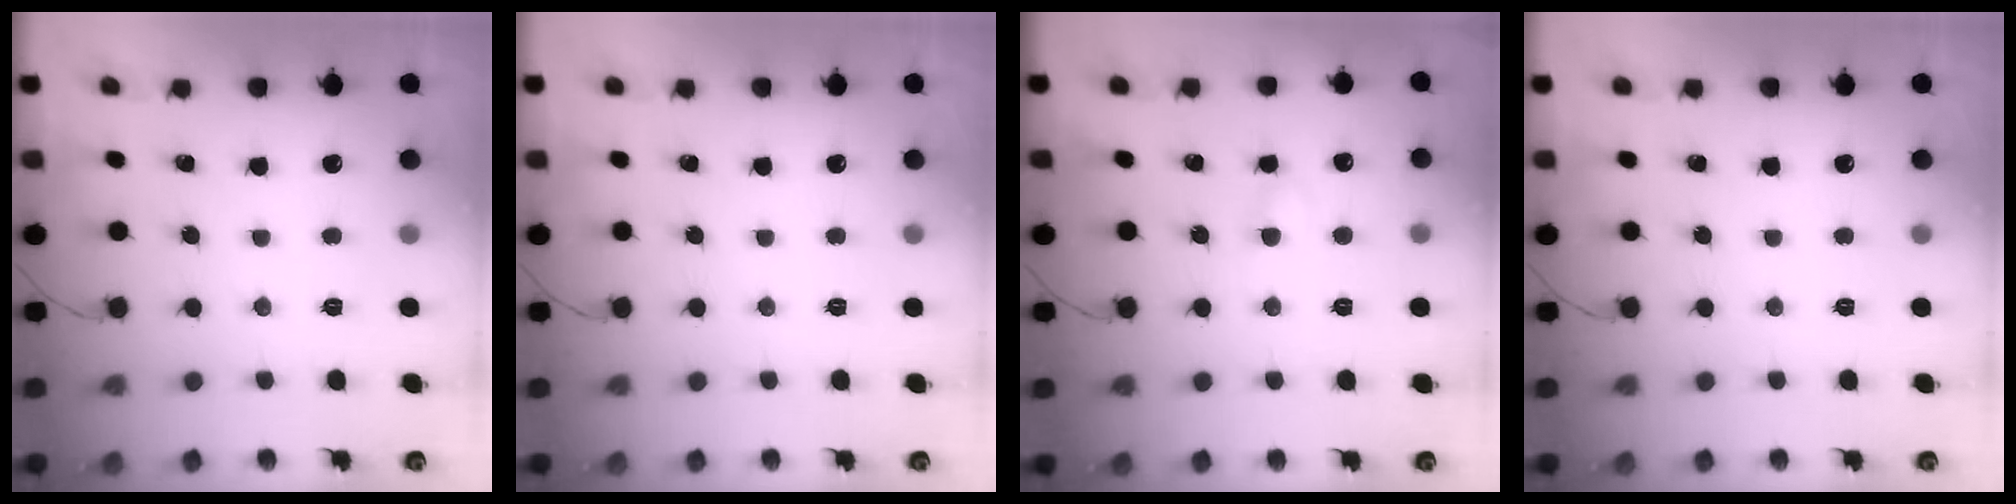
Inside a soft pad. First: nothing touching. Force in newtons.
{"total": 0.0}
{"total": 3.1, "press": 2.9, "slide": 1.1}
{"total": 0.0}